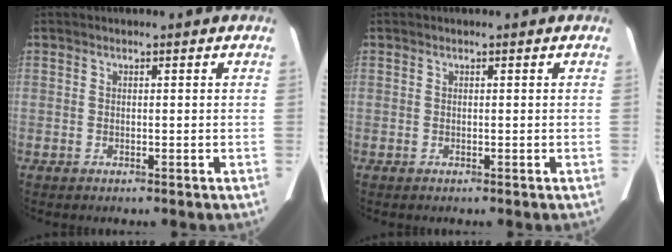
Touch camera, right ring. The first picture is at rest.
{"total": 0.0}